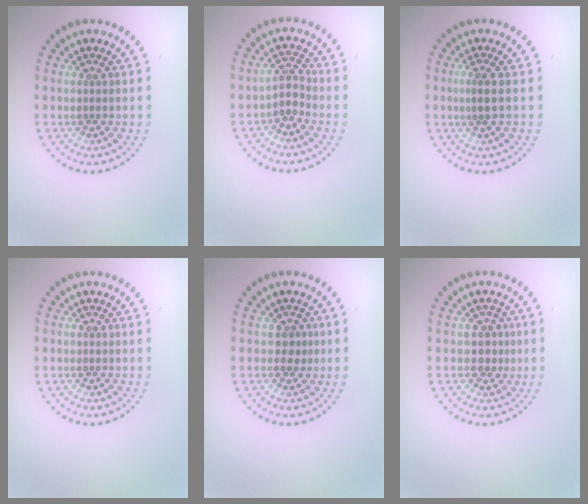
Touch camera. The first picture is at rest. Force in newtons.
{"total": 1.9, "press": 1.4, "slide": 1.2}
{"total": 1.8, "press": 1.4, "slide": 1.1}
{"total": 0.0}
{"total": 1.2, "press": 1.0, "slide": 0.7}
{"total": 1.8, "press": 1.2, "slide": 1.2}